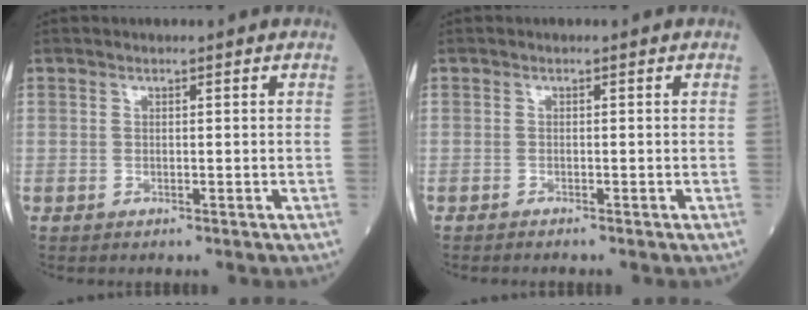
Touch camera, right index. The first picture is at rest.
{"total": 0.8, "force": [-0.8, -0.1, 0.2], "torque": [-0.005, 0.000, -0.014]}